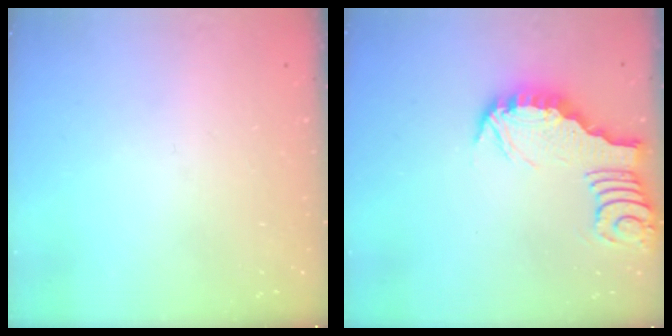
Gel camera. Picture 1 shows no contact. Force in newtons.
{"total": 3.1, "press": 3.1, "slide": 0.4}